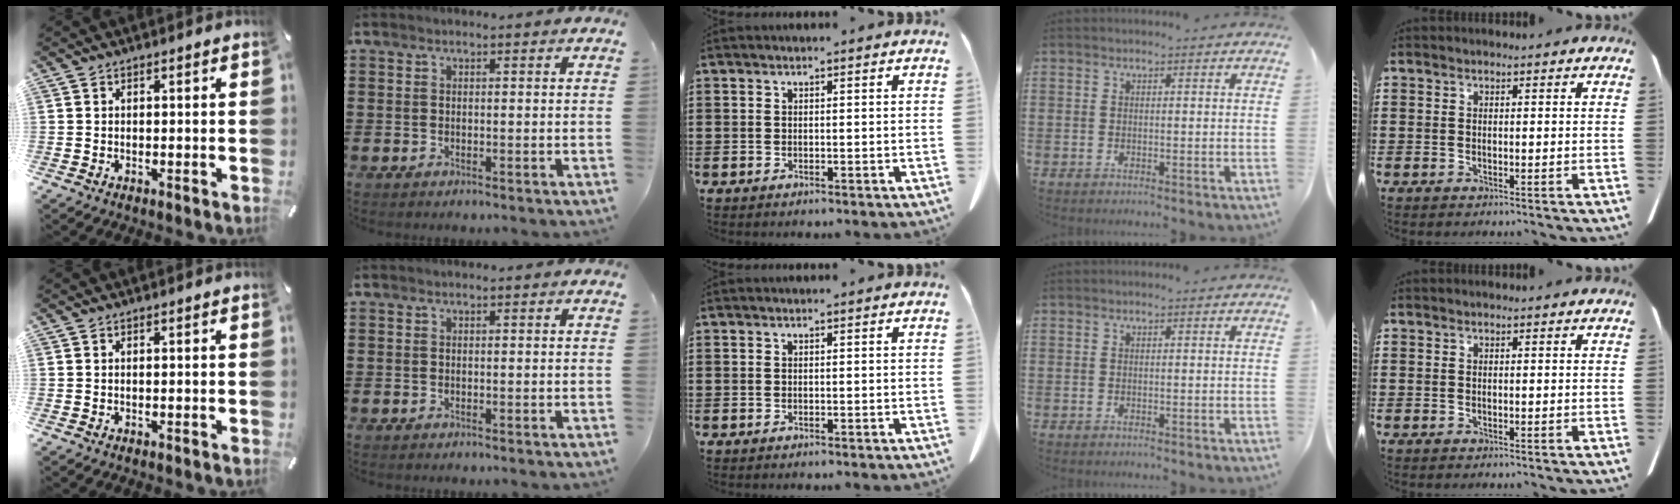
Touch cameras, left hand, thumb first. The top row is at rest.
{}